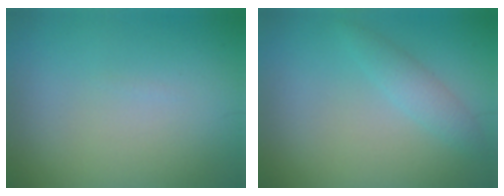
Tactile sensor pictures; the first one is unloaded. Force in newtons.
{"total": 1.8, "press": 1.8, "slide": 0.1}